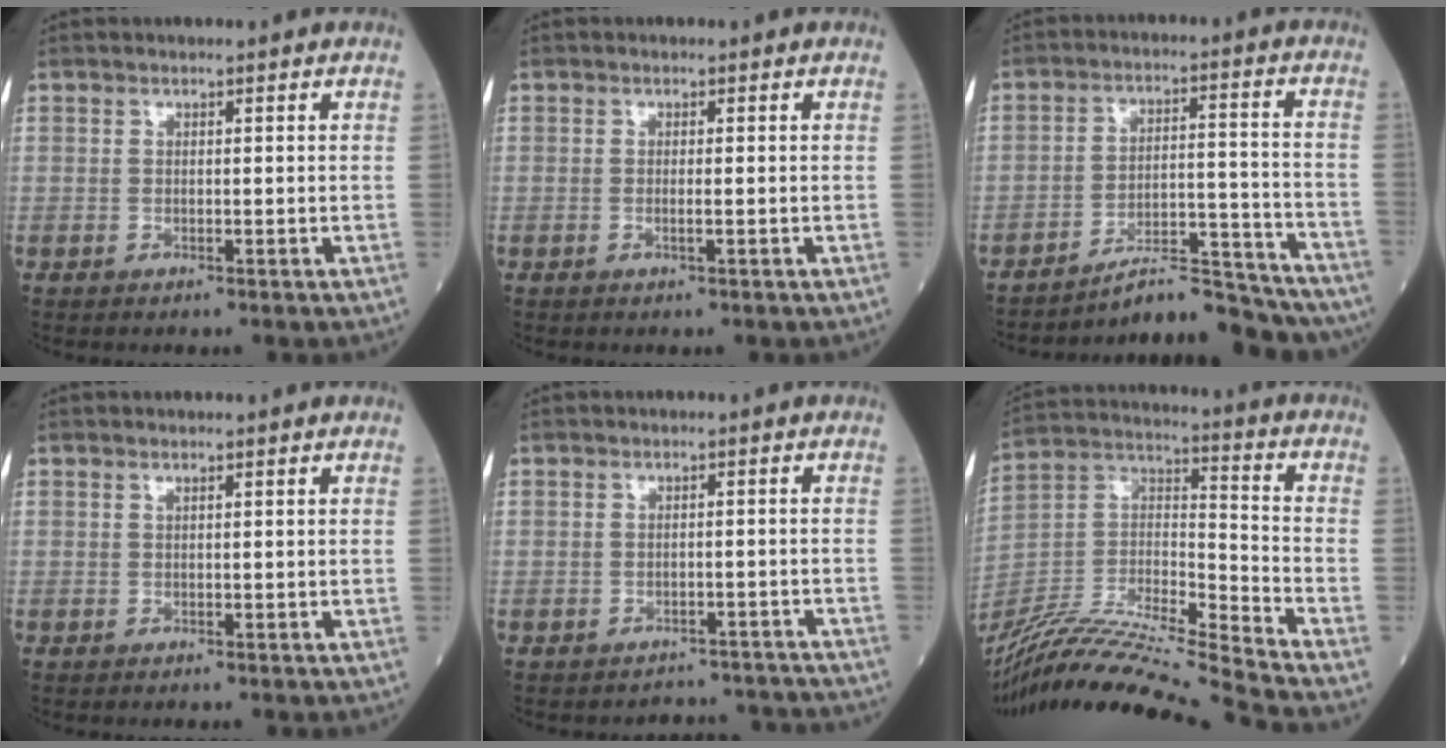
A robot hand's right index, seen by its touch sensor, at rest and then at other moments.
{"total": 0.7, "force": [-0.2, -0.2, 0.6], "torque": [-0.013, -0.001, -0.003]}
{"total": 11.9, "force": [-11.6, 0.4, 2.3], "torque": [-0.026, 0.037, -0.180]}
{"total": 0.0}
{"total": 5.6, "force": [-5.3, 1.5, -1.3], "torque": [0.026, 0.029, -0.054]}
{"total": 23.7, "force": [-21.6, -1.7, 9.6], "torque": [-0.211, -0.023, -0.379]}